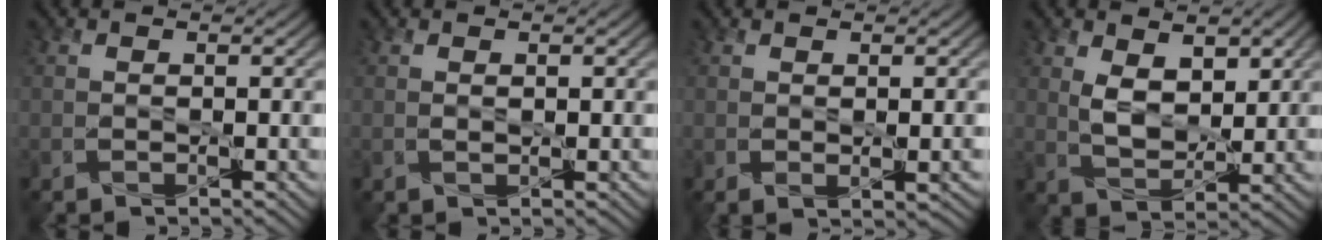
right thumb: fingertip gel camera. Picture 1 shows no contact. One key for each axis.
{"total": 0.6, "fx": 0.3, "fy": 0.2, "fz": 0.4, "tx": -0.007, "ty": -0.001, "tz": 0.005}
{"total": 1.8, "fx": 0.0, "fy": 0.6, "fz": 1.7, "tx": -0.033, "ty": -0.004, "tz": 0.006}
{"total": 5.4, "fx": 2.3, "fy": 3.1, "fz": 3.7, "tx": -0.078, "ty": -0.011, "tz": 0.043}